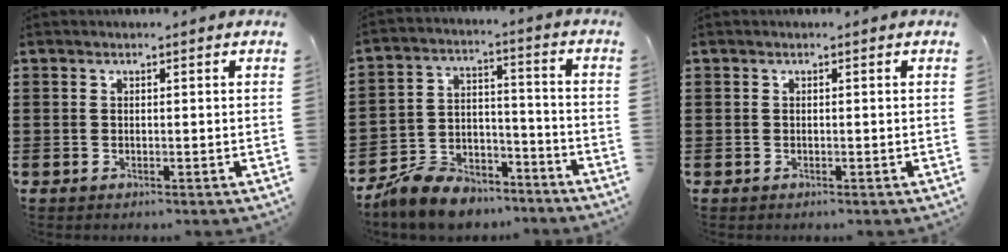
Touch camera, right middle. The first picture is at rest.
{"total": 9.0, "force": [-8.3, 3.0, 1.7], "torque": [-0.035, 0.033, -0.161]}
{"total": 0.0}